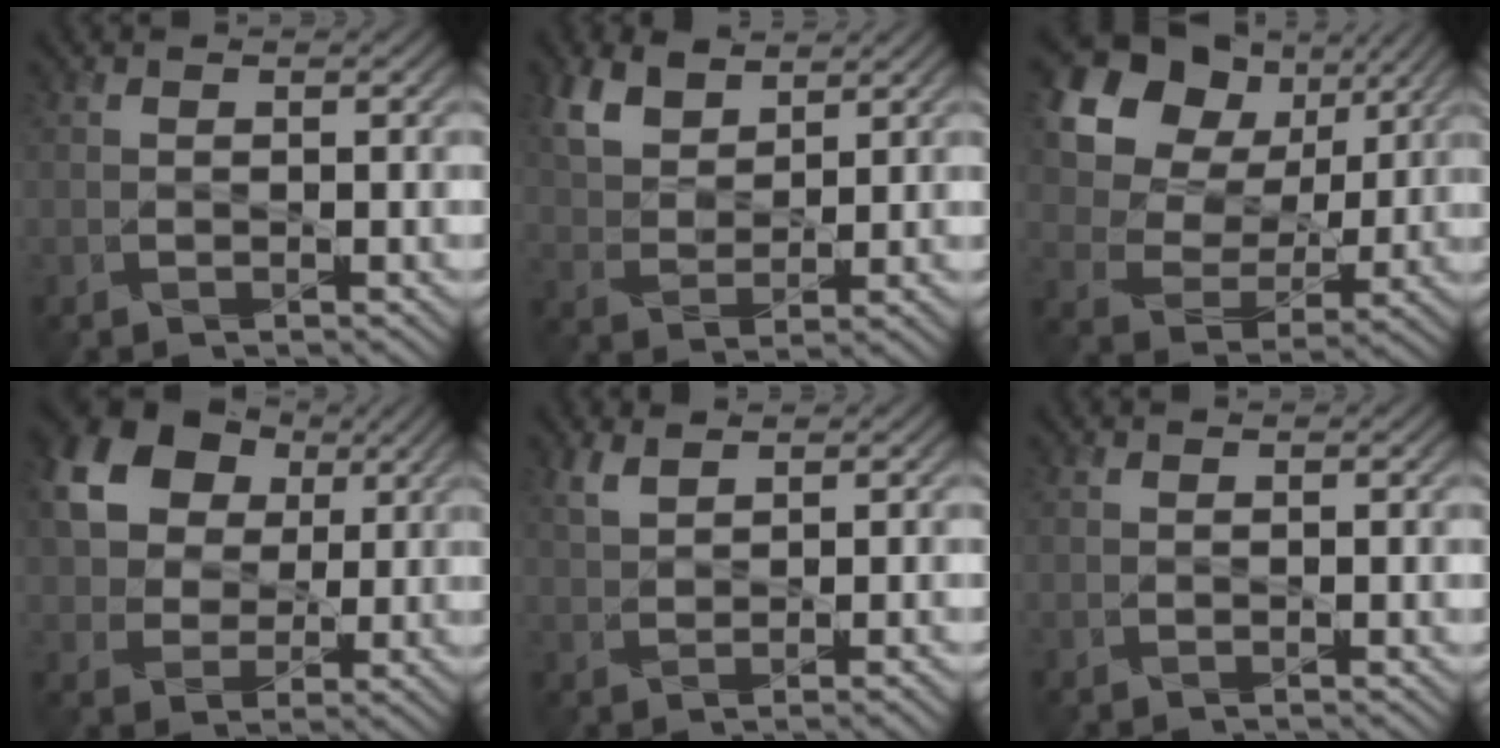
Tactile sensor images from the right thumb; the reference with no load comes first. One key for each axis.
{"total": 6.3, "fx": 4.1, "fy": 3.1, "fz": 3.6, "tx": -0.094, "ty": 0.004, "tz": 0.087}
{"total": 14.9, "fx": 6.7, "fy": 10.8, "fz": 7.8, "tx": -0.196, "ty": 0.035, "tz": 0.118}
{"total": 15.3, "fx": 5.6, "fy": 11.4, "fz": 8.6, "tx": -0.217, "ty": 0.048, "tz": 0.117}
{"total": 2.9, "fx": 1.7, "fy": 0.9, "fz": 2.2, "tx": -0.055, "ty": 0.006, "tz": 0.038}
{"total": 0.0}